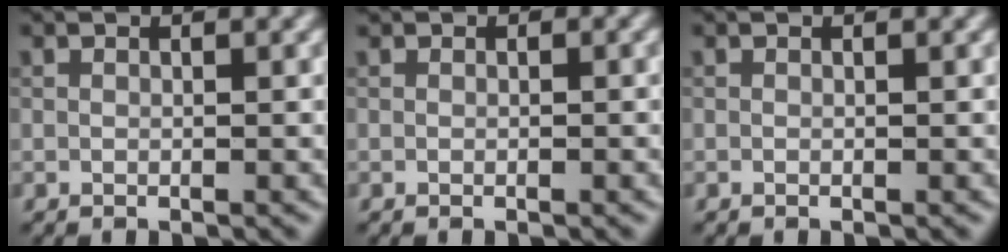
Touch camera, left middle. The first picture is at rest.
{"total": 0.6, "force": [0.2, 0.5, 0.2], "torque": [0.000, -0.003, -0.001]}
{"total": 0.0}